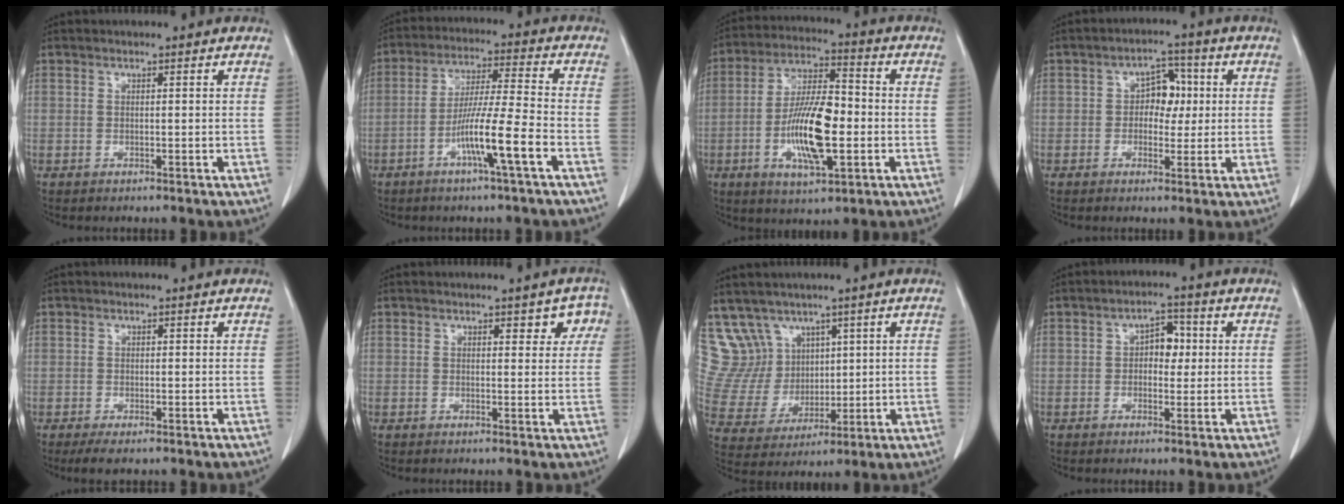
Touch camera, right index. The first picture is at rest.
{"total": 9.7, "force": [-4.1, -0.8, 8.8], "torque": [-0.165, -0.002, -0.078]}
{"total": 13.2, "force": [-2.5, 3.7, 12.5], "torque": [-0.236, 0.003, -0.041]}
{"total": 5.1, "force": [0.4, 3.4, 3.7], "torque": [-0.052, 0.018, 0.005]}
{"total": 1.9, "force": [-1.1, 1.0, 1.2], "torque": [-0.028, -0.004, -0.013]}
{"total": 3.7, "force": [1.7, 2.0, 2.6], "torque": [-0.011, 0.008, 0.015]}
{"total": 12.1, "force": [7.8, 9.2, 1.6], "torque": [-0.060, 0.052, 0.183]}
{"total": 4.1, "force": [0.4, 2.5, 3.2], "torque": [-0.045, 0.014, 0.005]}